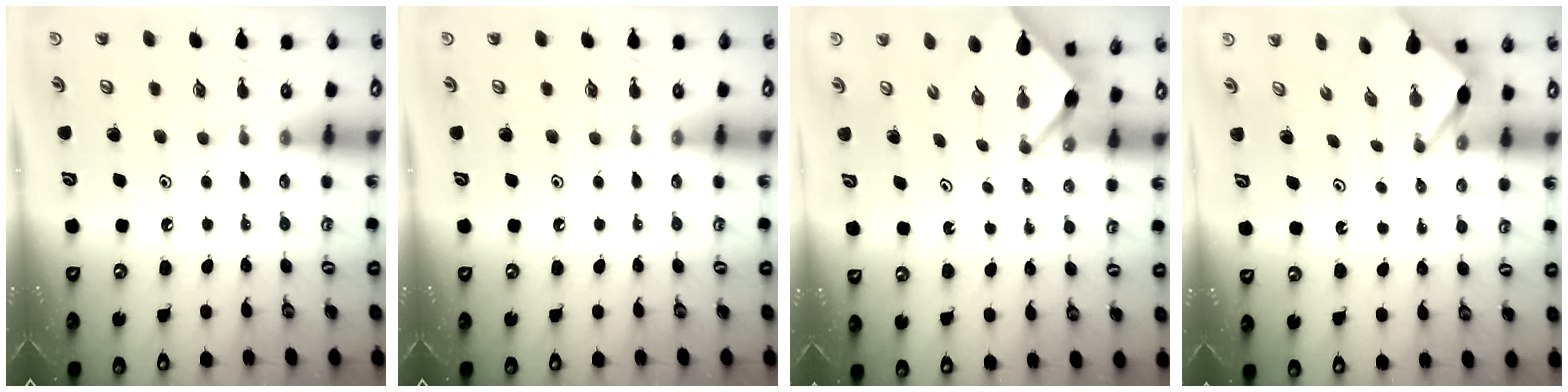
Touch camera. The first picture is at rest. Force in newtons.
{"total": 0.0}
{"total": 2.5, "press": 2.5, "slide": 0.2}
{"total": 3.6, "press": 3.5, "slide": 0.3}